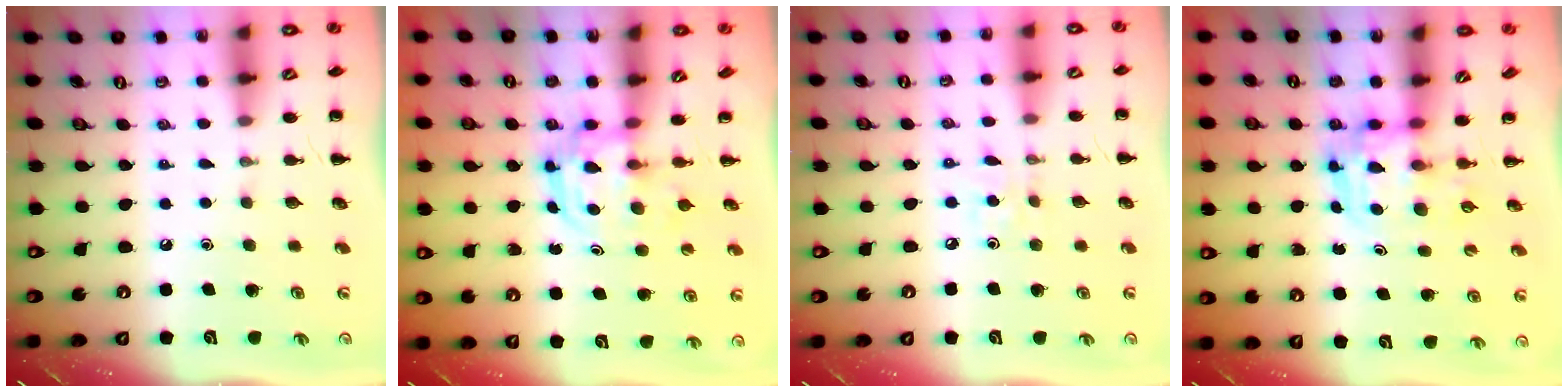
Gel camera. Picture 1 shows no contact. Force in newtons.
{"total": 3.1, "press": 3.1, "slide": 0.3}
{"total": 2.1, "press": 2.0, "slide": 0.6}
{"total": 3.4, "press": 3.4, "slide": 0.6}